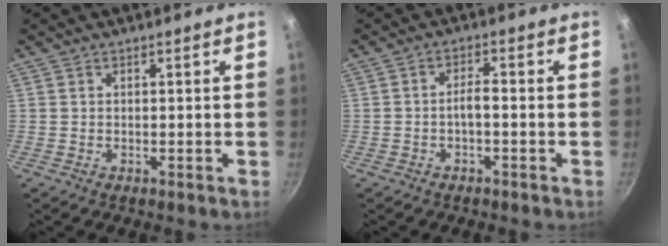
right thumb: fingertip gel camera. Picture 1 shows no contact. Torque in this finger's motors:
{"motor_torque": [0.04, 0.21, 0.52, -0.36, 0.00]}